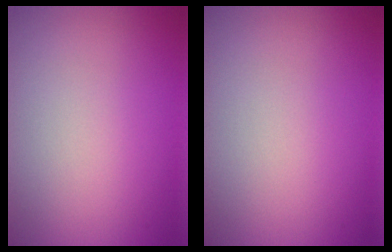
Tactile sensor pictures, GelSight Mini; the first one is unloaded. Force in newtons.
{"total": 0.0}